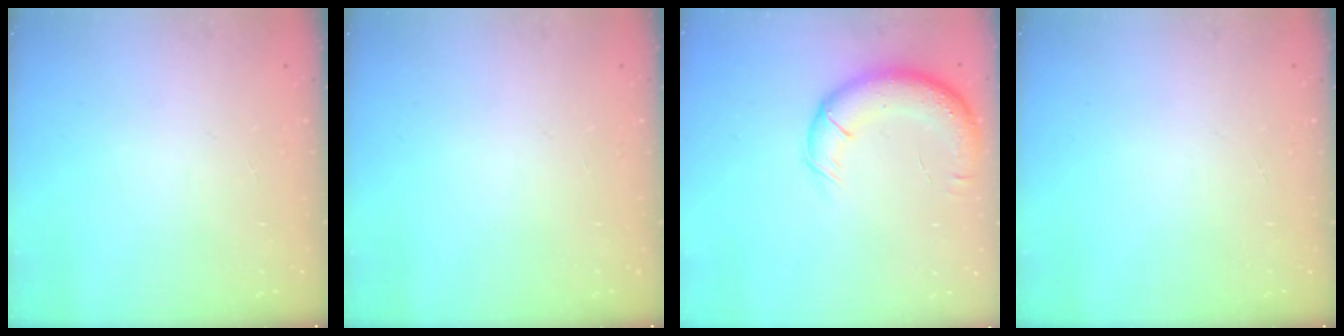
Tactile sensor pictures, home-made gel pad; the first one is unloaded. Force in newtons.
{"total": 0.0}
{"total": 14.1, "press": 13.5, "slide": 3.8}
{"total": 0.0}